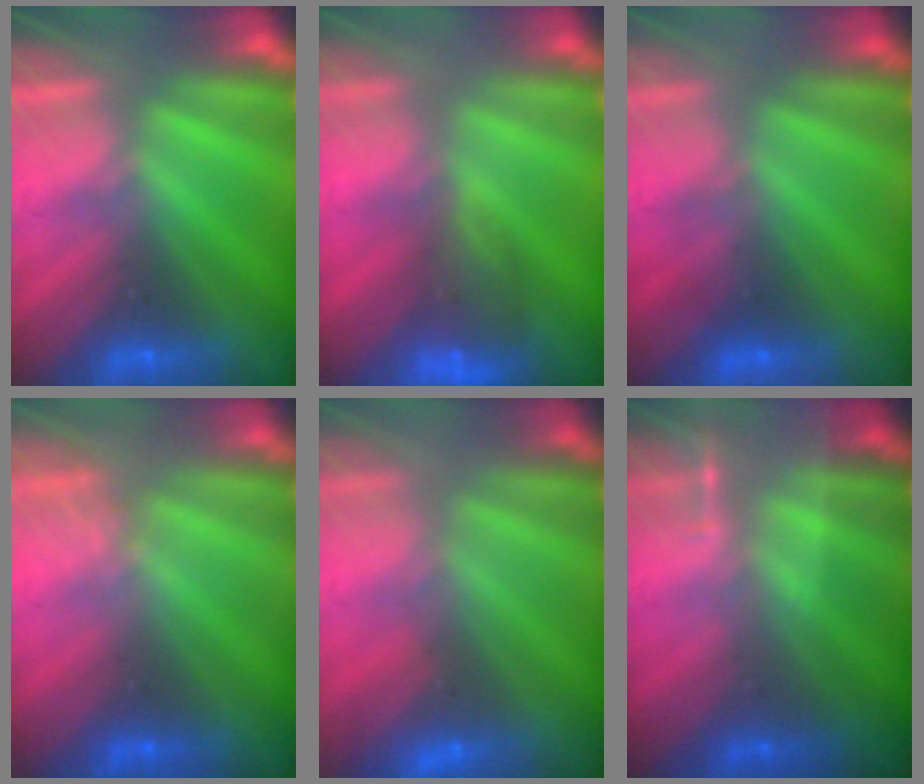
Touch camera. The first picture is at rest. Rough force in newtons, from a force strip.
{"total": 8.7}
{"total": 1.7}
{"total": 1.3}
{"total": 2.5}
{"total": 1.8}